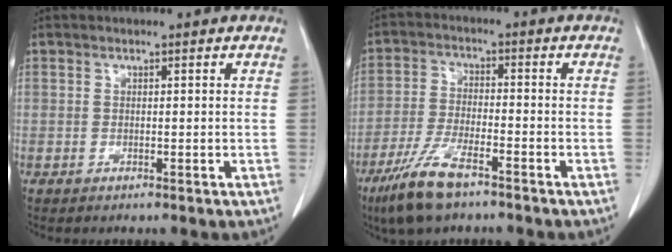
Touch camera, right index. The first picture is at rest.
{"total": 9.1, "force": [-6.3, 1.9, 6.2], "torque": [-0.131, -0.016, -0.116]}